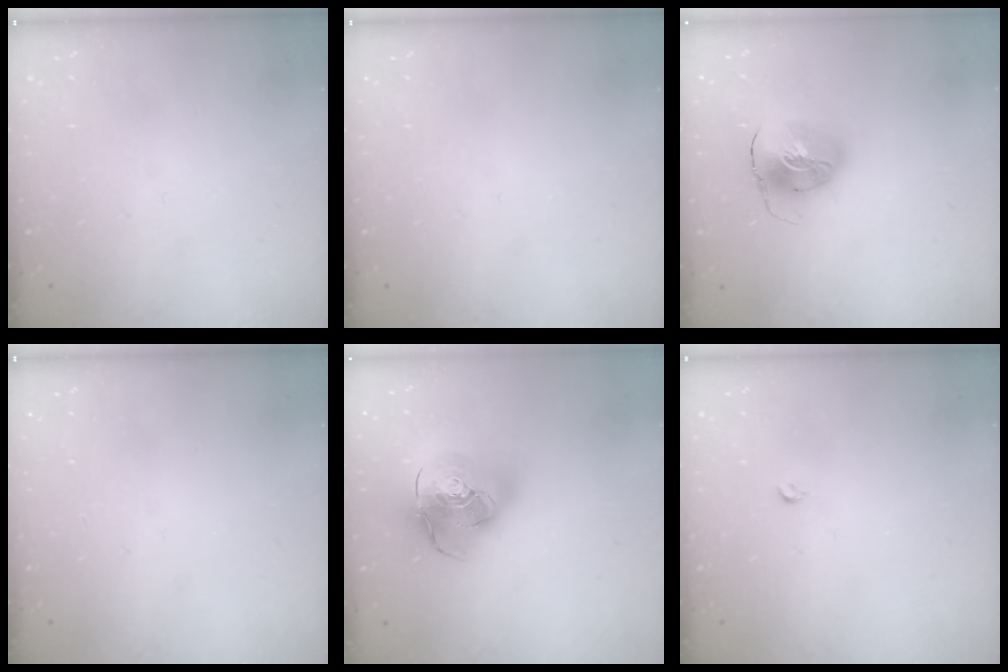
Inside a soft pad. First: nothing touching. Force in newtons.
{"total": 0.0}
{"total": 9.3, "press": 9.2, "slide": 1.3}
{"total": 0.0}
{"total": 22.5, "press": 22.3, "slide": 3.4}
{"total": 2.8, "press": 2.8, "slide": 0.5}